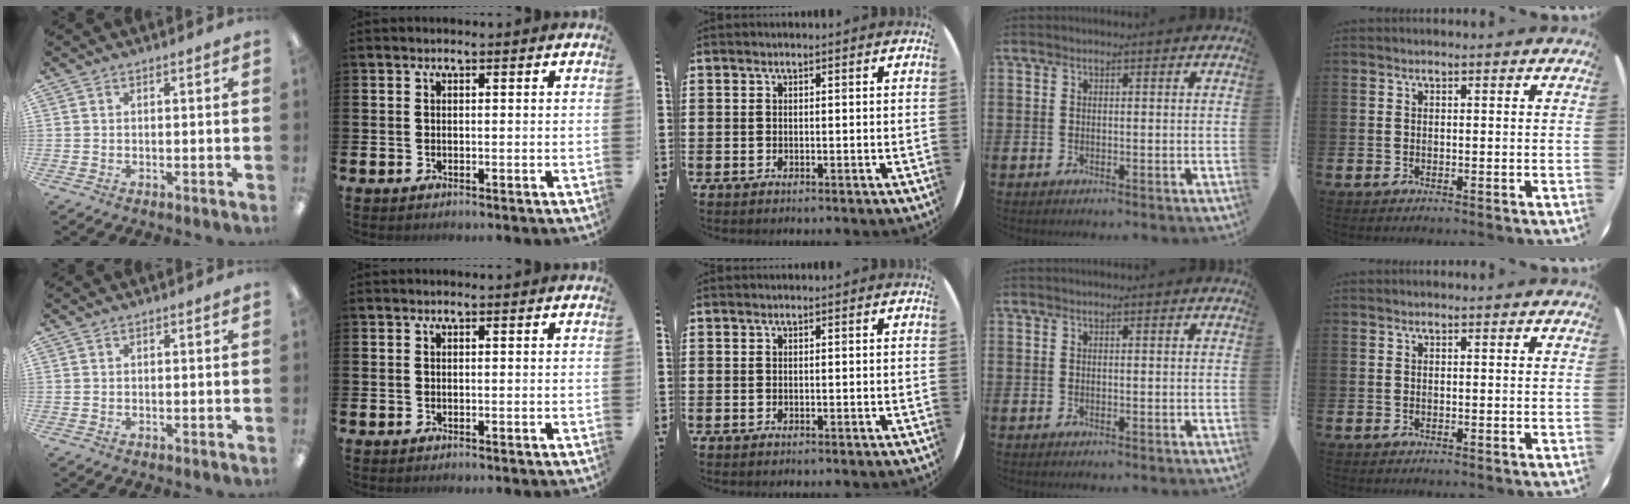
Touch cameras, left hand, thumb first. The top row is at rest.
{}